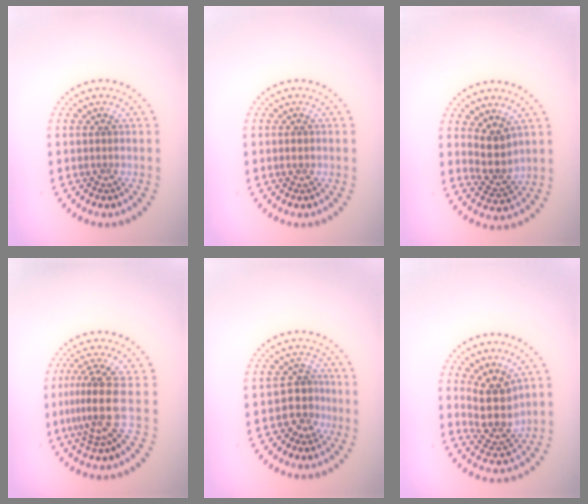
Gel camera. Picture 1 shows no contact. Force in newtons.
{"total": 1.0, "press": 1.0, "slide": 0.1}
{"total": 3.1, "press": 2.5, "slide": 1.7}
{"total": 3.9, "press": 2.6, "slide": 2.9}
{"total": 2.7, "press": 2.1, "slide": 1.7}
{"total": 4.2, "press": 3.5, "slide": 2.4}